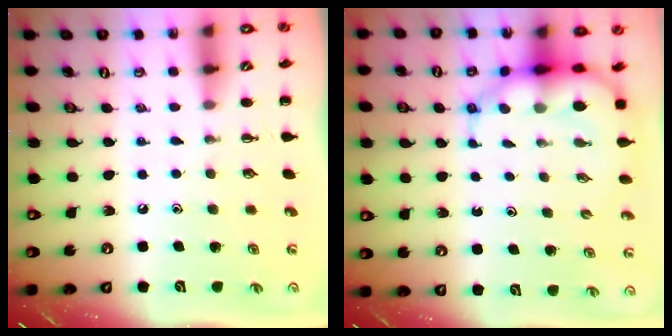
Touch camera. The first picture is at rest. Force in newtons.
{"total": 7.9, "press": 7.5, "slide": 2.2}